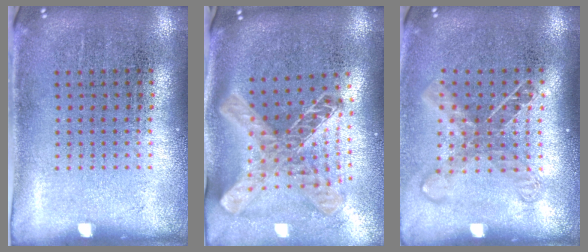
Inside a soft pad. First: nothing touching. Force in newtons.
{"total": 1.9, "press": 1.6, "slide": 1.1}
{"total": 1.5, "press": 1.2, "slide": 1.0}